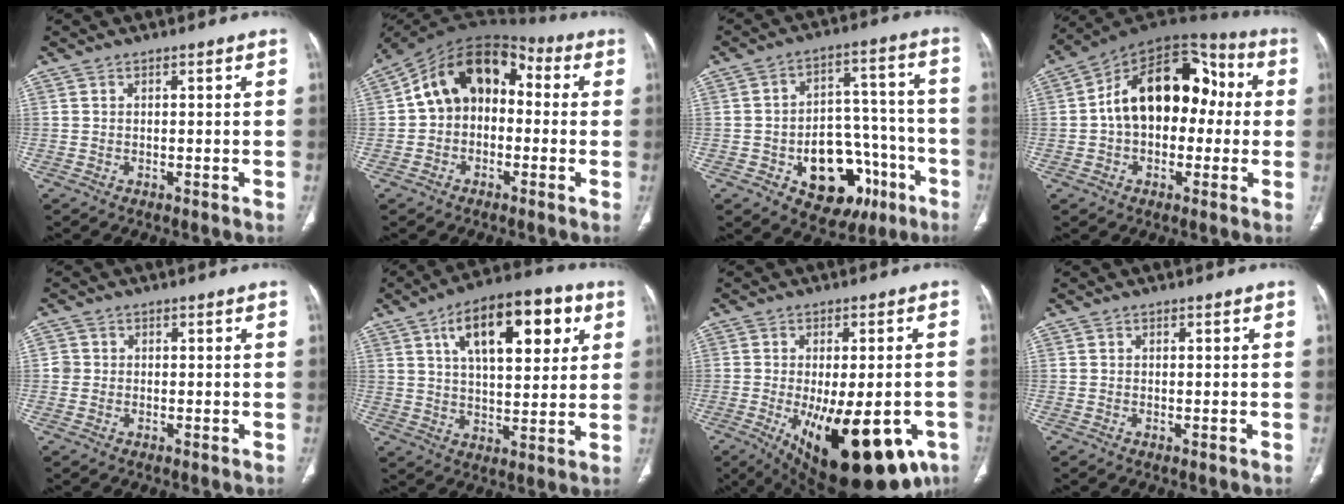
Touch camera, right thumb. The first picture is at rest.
{"total": 13.9, "force": [0.7, 10.2, 9.4], "torque": [-0.126, 0.049, -0.004]}
{"total": 18.2, "force": [-7.6, 11.6, 11.7], "torque": [-0.113, 0.061, -0.095]}
{"total": 19.3, "force": [1.0, 12.8, 14.4], "torque": [-0.187, 0.052, 0.007]}
{"total": 1.6, "force": [0.0, 1.6, 0.2], "torque": [0.005, 0.005, -0.002]}
{"total": 18.7, "force": [7.4, 8.5, 15.0], "torque": [-0.195, -0.006, 0.113]}
{"total": 23.7, "force": [-9.4, 10.1, 19.2], "torque": [-0.228, -0.017, -0.113]}
{"total": 0.0}